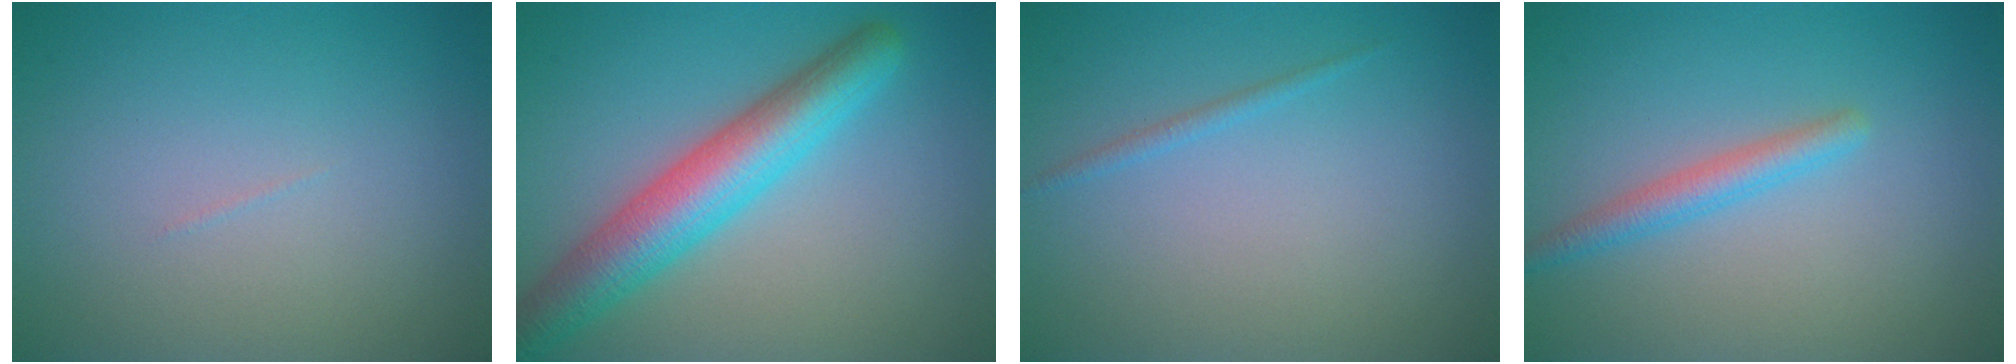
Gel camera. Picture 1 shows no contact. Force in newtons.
{"total": 6.7, "press": 6.7, "slide": 0.2}
{"total": 0.8, "press": 0.8, "slide": 0.1}
{"total": 2.1, "press": 2.1, "slide": 0.1}